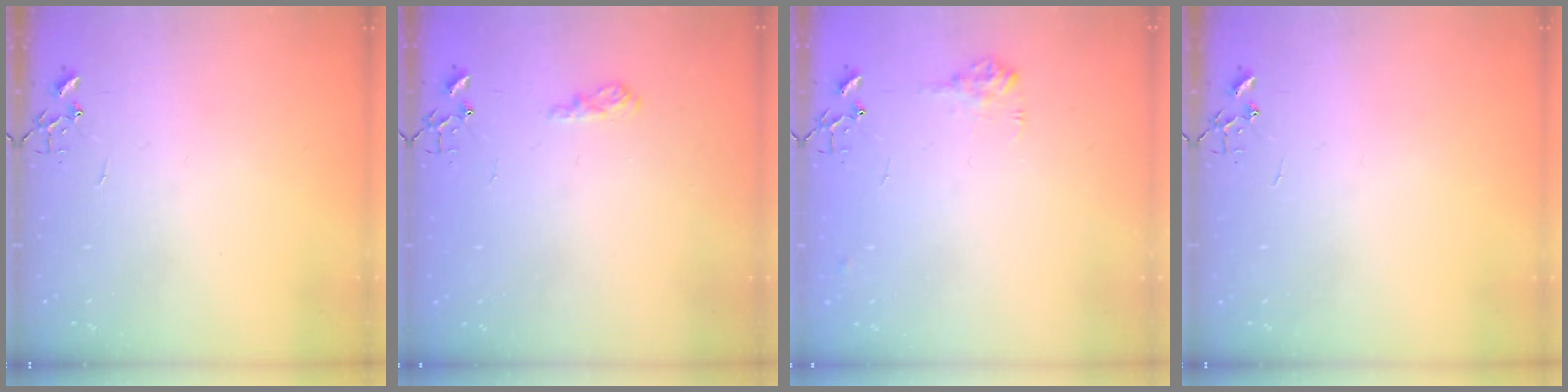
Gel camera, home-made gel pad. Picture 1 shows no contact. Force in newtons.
{"total": 9.8, "press": 9.7, "slide": 1.0}
{"total": 8.1, "press": 8.1, "slide": 0.3}
{"total": 0.0}